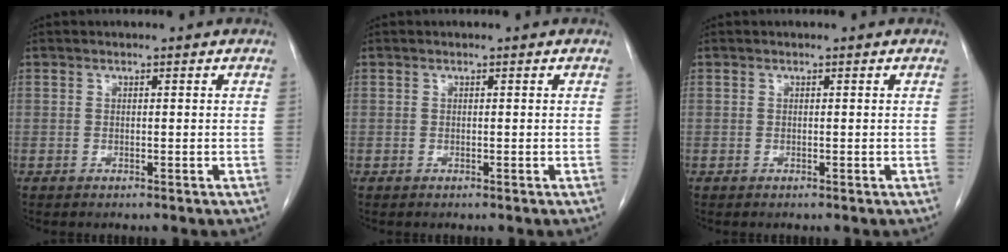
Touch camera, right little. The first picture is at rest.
{"total": 0.0}
{"total": 0.0}